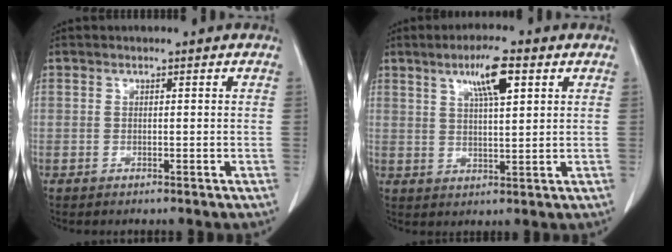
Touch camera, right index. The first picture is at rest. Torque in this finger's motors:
{"motor_torque": [0.74, 0.39, 0.18, 0.05]}